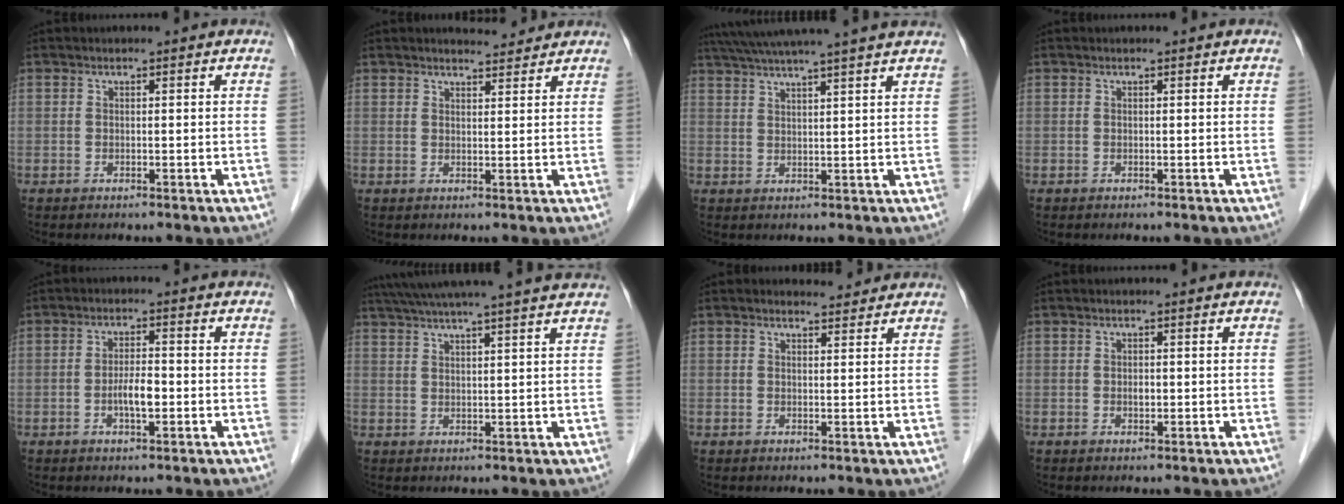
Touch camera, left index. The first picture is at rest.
{"total": 3.4, "force": [3.3, 0.7, 0.6], "torque": [-0.011, 0.004, 0.043]}
{"total": 14.6, "force": [12.7, -1.3, 7.0], "torque": [-0.124, 0.017, 0.173]}
{"total": 0.0}
{"total": 3.6, "force": [-1.1, 0.9, 3.3], "torque": [-0.062, 0.001, -0.019]}
{"total": 16.4, "force": [14.3, -1.0, 8.0], "torque": [-0.139, 0.020, 0.191]}
{"total": 2.1, "force": [2.0, 0.6, 0.0], "torque": [-0.007, 0.002, 0.028]}
{"total": 0.8, "force": [-0.1, 0.5, 0.6], "torque": [-0.012, -0.001, -0.002]}